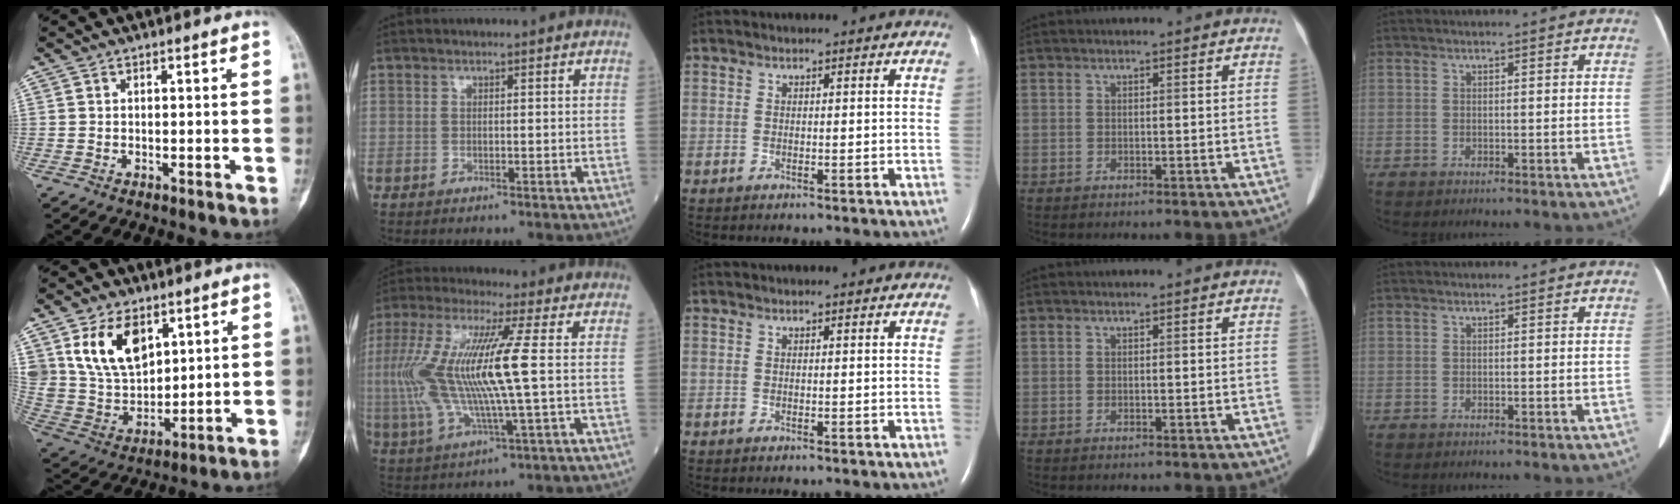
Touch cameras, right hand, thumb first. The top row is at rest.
{"thumb": {"total": 15.0, "force": [6.9, 9.5, 9.3], "torque": [-0.149, -0.030, 0.153]}, "index": {"total": 16.8, "force": [0.8, 1.8, 16.6], "torque": [-0.369, 0.009, 0.010]}}